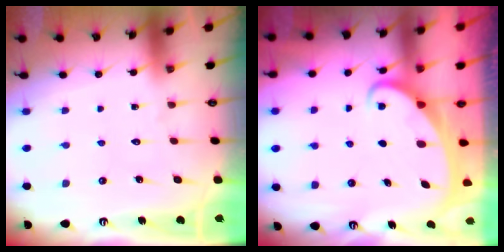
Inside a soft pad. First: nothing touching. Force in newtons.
{"total": 1.9, "press": 1.9, "slide": 0.3}